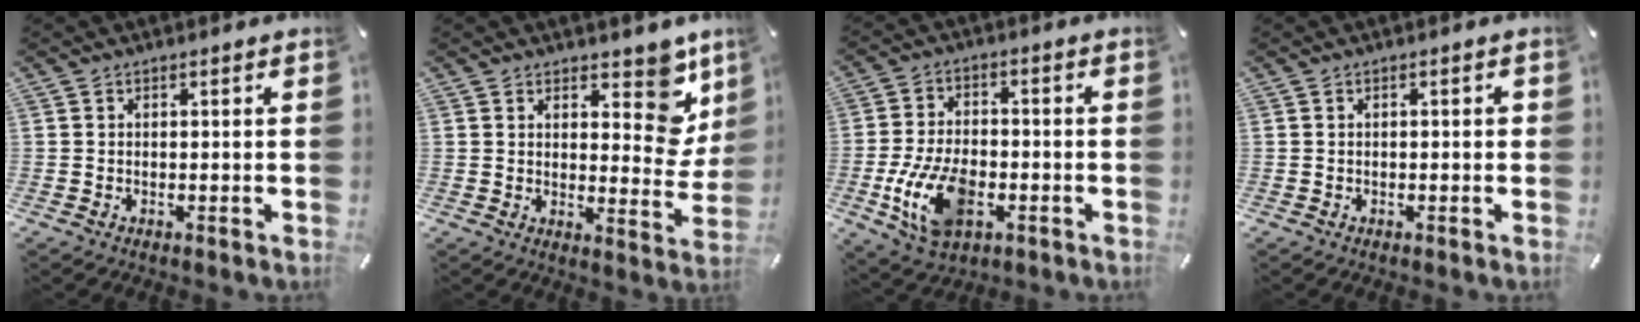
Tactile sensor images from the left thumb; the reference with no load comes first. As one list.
[{"total": 10.7, "force": [6.5, 5.7, 6.3], "torque": [-0.053, -0.054, 0.110]}, {"total": 14.2, "force": [-4.4, 8.7, 10.2], "torque": [-0.212, 0.003, -0.077]}, {"total": 1.1, "force": [-0.2, 0.6, 0.9], "torque": [-0.017, 0.003, -0.004]}]